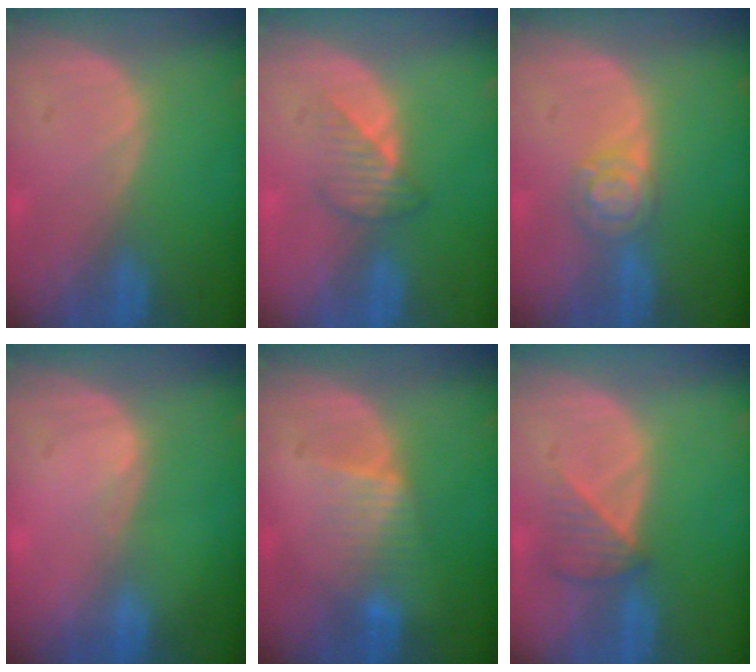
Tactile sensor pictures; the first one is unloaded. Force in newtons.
{"total": 3.5, "press": 3.2, "slide": 1.4}
{"total": 4.9, "press": 4.3, "slide": 2.3}
{"total": 0.6, "press": 0.5, "slide": 0.4}
{"total": 4.0, "press": 4.0, "slide": 0.4}
{"total": 3.5, "press": 3.4, "slide": 0.9}